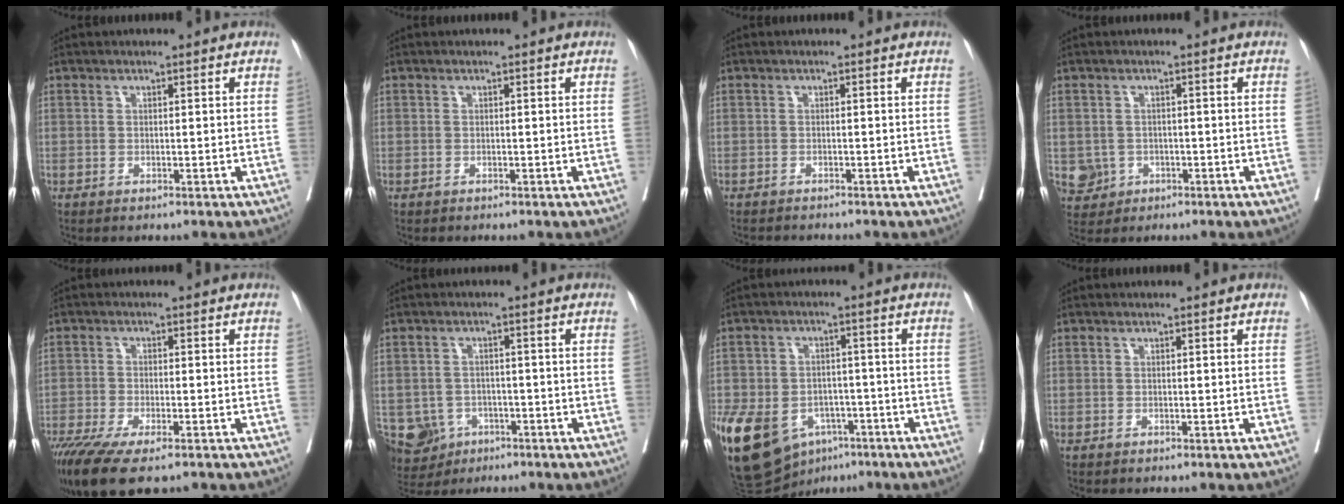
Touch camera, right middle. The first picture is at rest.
{"total": 0.0}
{"total": 2.6, "force": [-2.5, 0.2, 0.6], "torque": [-0.006, -0.006, -0.037]}
{"total": 4.4, "force": [-1.3, 4.2, 0.6], "torque": [-0.010, 0.005, -0.016]}
{"total": 10.6, "force": [-7.5, 2.6, 7.1], "torque": [-0.119, -0.023, -0.123]}
{"total": 7.5, "force": [-3.6, 6.3, 2.0], "torque": [-0.045, 0.002, -0.049]}
{"total": 18.2, "force": [-8.9, 12.2, 10.1], "torque": [-0.243, -0.001, -0.132]}
{"total": 0.0}